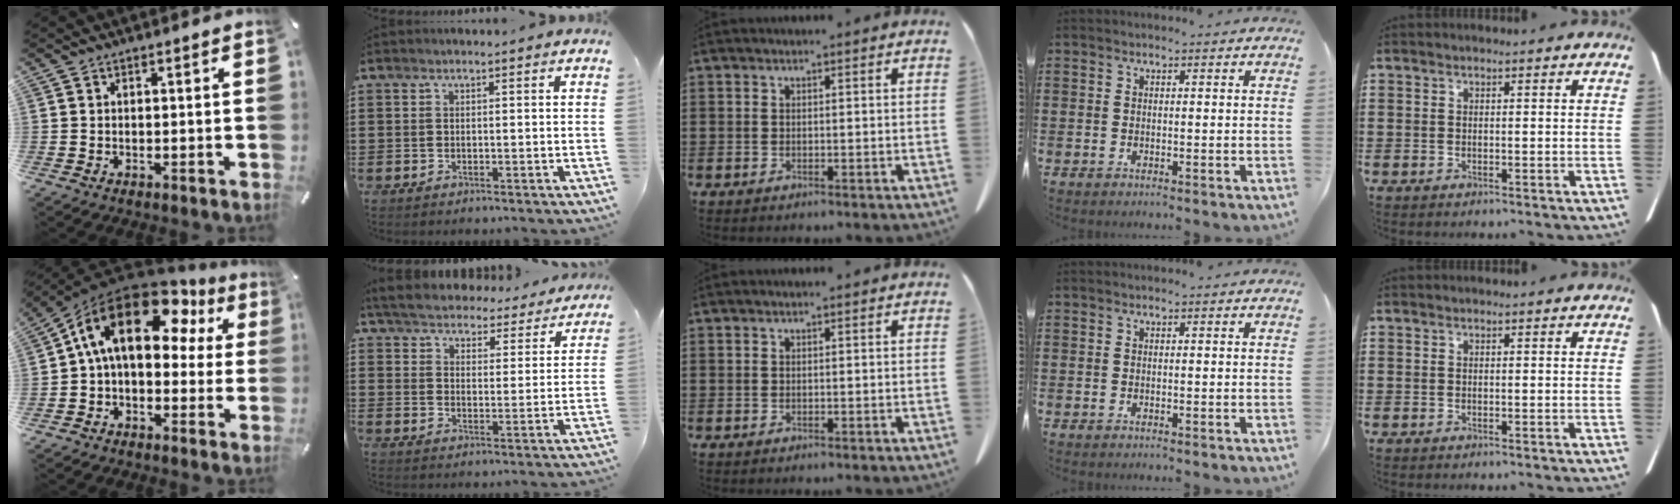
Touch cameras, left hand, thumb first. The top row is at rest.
{"thumb": {"total": 18.3, "force": [6.3, 10.4, 13.7], "torque": [-0.241, -0.020, 0.104]}, "index": {"total": 5.4, "force": [5.4, 0.4, 0.5], "torque": [-0.040, -0.038, 0.092]}}